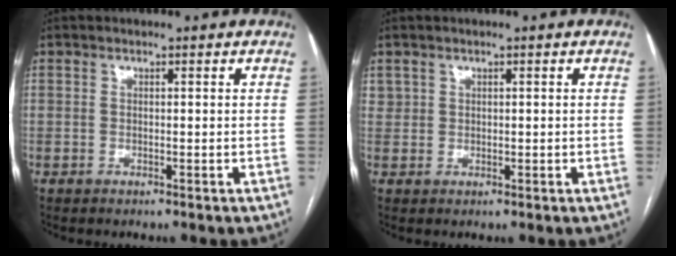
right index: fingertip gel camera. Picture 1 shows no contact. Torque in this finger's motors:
{"motor_torque": [-0.19, 0.13, 0.01, 0.00]}